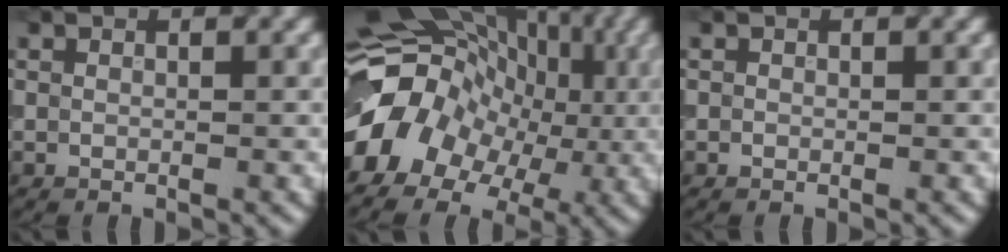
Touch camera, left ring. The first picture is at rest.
{"total": 13.1, "force": [-1.6, 10.2, 8.0], "torque": [-0.139, -0.001, -0.030]}
{"total": 0.0}